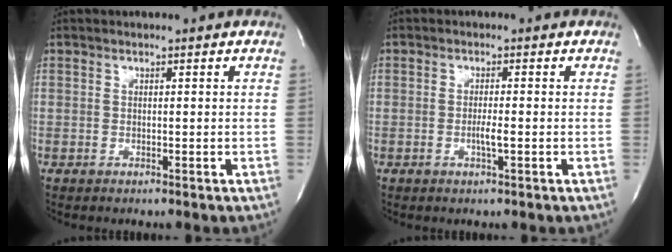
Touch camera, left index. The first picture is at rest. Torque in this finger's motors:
{"motor_torque": [0.55, -0.13, 0.04, 0.02]}